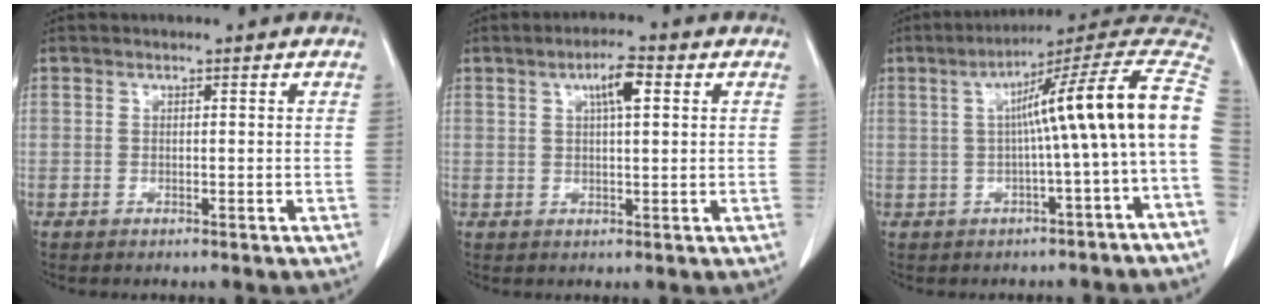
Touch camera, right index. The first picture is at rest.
{"total": 4.5, "force": [1.7, 0.8, 4.1], "torque": [-0.074, 0.006, 0.030]}
{"total": 15.4, "force": [-0.2, -0.9, 15.4], "torque": [-0.207, 0.043, -0.010]}